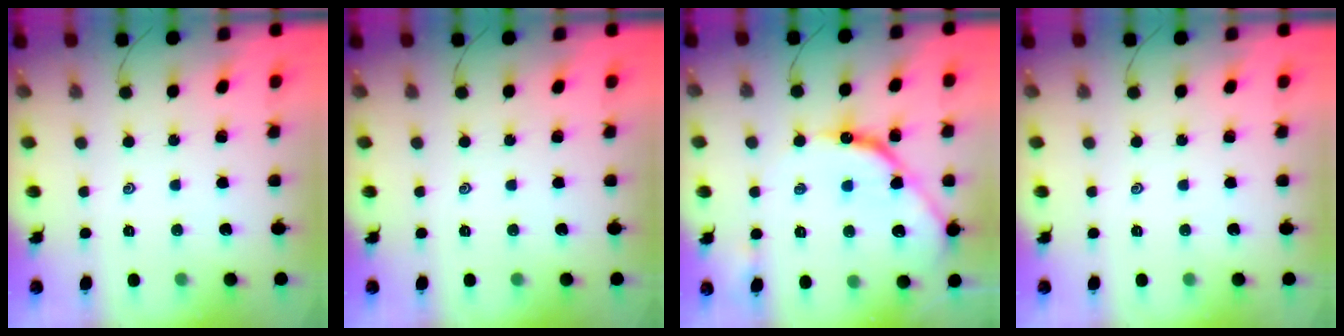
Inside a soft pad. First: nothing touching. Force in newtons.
{"total": 0.0}
{"total": 12.8, "press": 12.7, "slide": 1.1}
{"total": 0.0}